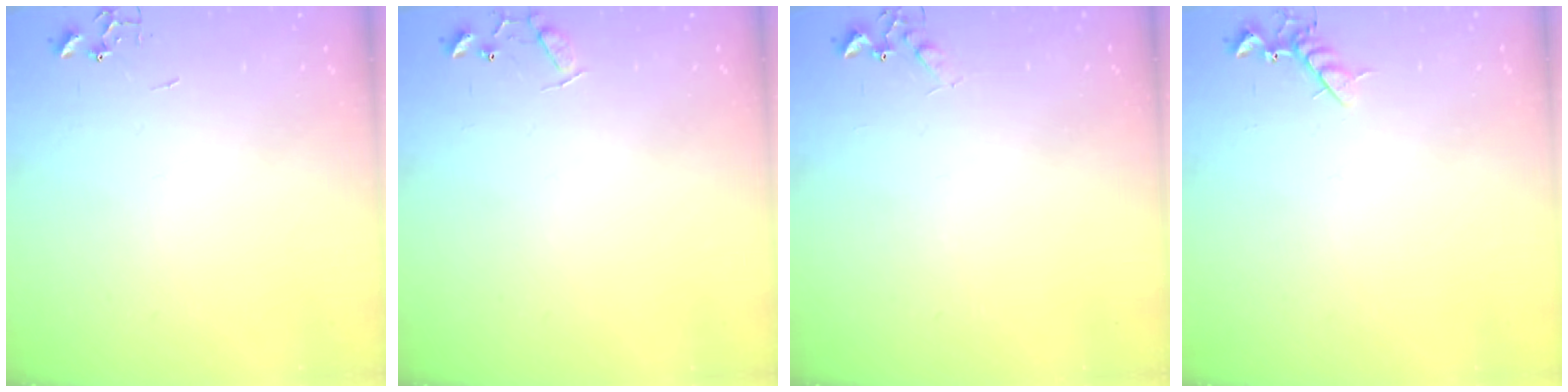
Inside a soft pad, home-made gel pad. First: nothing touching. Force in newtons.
{"total": 7.7, "press": 7.6, "slide": 0.5}
{"total": 6.1, "press": 6.0, "slide": 0.8}
{"total": 7.0, "press": 6.9, "slide": 1.1}